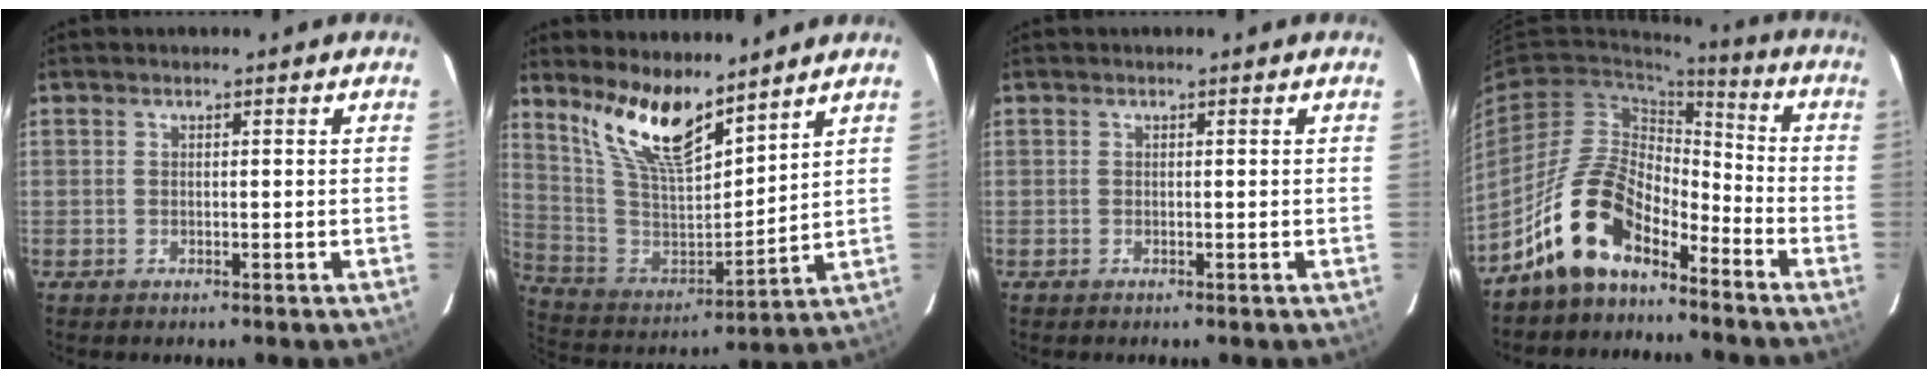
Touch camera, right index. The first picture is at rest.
{"total": 15.1, "force": [11.1, 4.6, 9.2], "torque": [-0.183, -0.008, 0.224]}
{"total": 0.0}
{"total": 13.6, "force": [-9.8, 6.0, 7.2], "torque": [-0.143, 0.021, -0.185]}